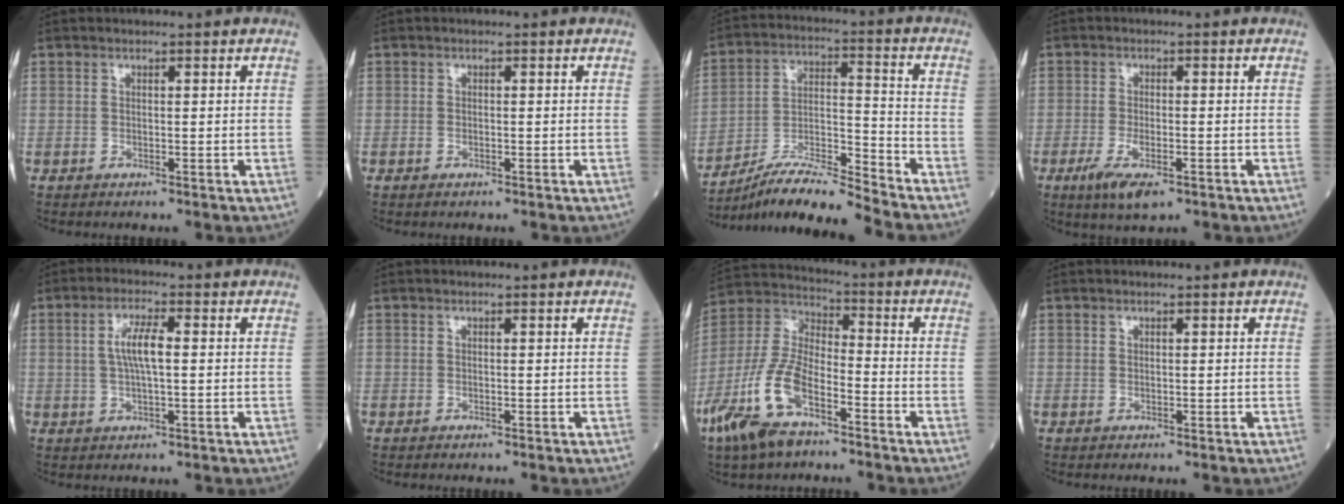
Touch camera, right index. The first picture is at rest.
{"total": 0.6, "force": [-0.2, 0.4, 0.4], "torque": [-0.008, 0.001, -0.002]}
{"total": 11.9, "force": [-11.1, -1.2, 4.1], "torque": [-0.074, 0.012, -0.202]}
{"total": 5.5, "force": [-2.8, 1.6, 4.5], "torque": [-0.085, -0.011, -0.043]}
{"total": 5.2, "force": [0.6, 0.9, 5.1], "torque": [-0.104, 0.006, 0.011]}
{"total": 0.0}
{"total": 13.8, "force": [-7.7, 5.0, 10.4], "torque": [-0.238, -0.009, -0.151]}
{"total": 0.0}